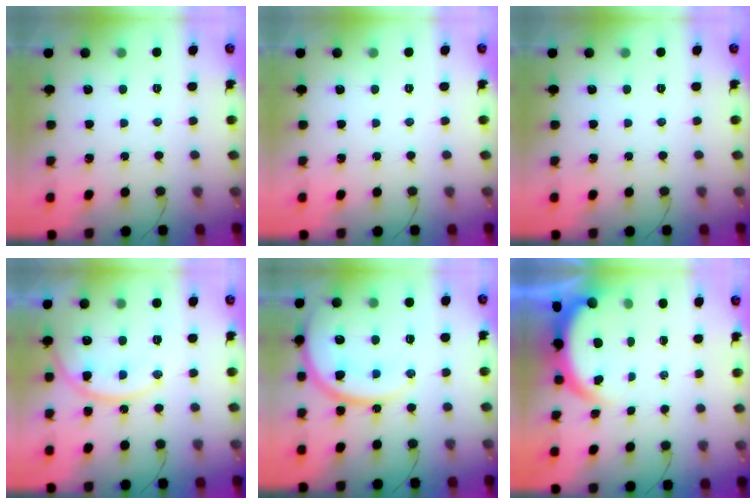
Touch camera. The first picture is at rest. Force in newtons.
{"total": 0.0}
{"total": 0.0}
{"total": 13.6, "press": 13.5, "slide": 1.5}
{"total": 17.0, "press": 16.9, "slide": 1.8}
{"total": 3.8, "press": 3.8, "slide": 0.1}